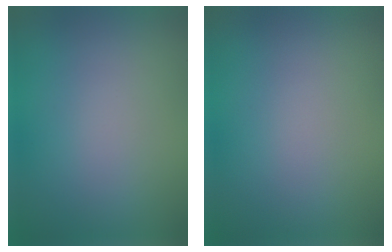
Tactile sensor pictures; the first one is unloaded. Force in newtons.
{"total": 0.0}